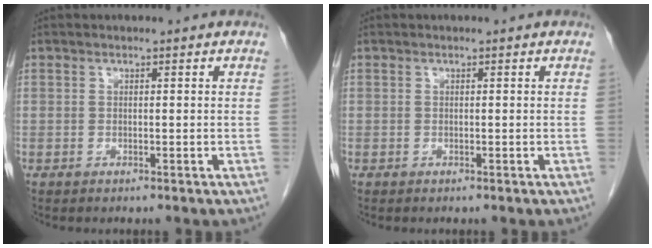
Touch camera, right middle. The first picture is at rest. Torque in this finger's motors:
{"motor_torque": [1.18, -0.96, -0.01, 0.01]}